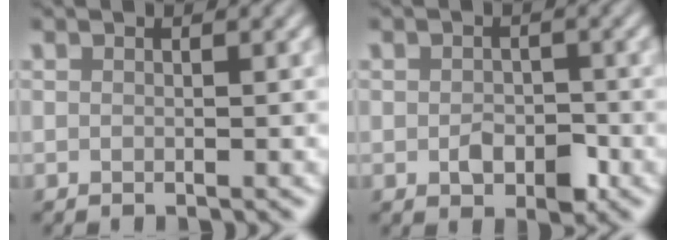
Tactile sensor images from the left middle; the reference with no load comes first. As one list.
[{"total": 2.3, "force": [-0.8, 1.7, 1.4], "torque": [-0.021, -0.005, -0.017]}]